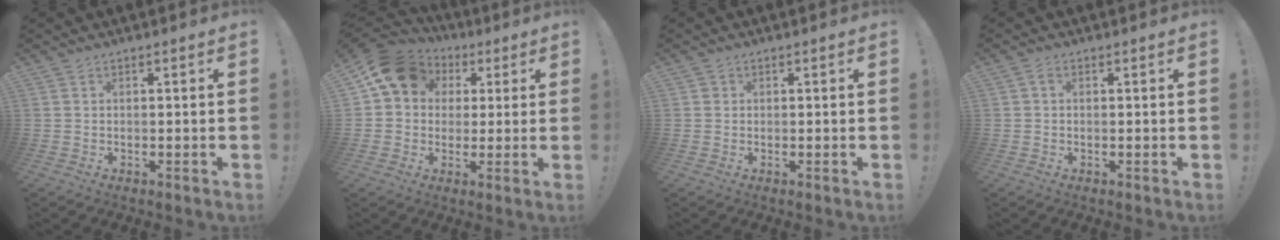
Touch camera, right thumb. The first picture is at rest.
{"total": 12.9, "force": [4.8, 10.3, 6.1], "torque": [-0.088, -0.014, 0.095]}
{"total": 0.9, "force": [0.4, 0.8, 0.1], "torque": [0.004, 0.000, 0.007]}
{"total": 0.9, "force": [0.0, 0.5, 0.8], "torque": [-0.023, 0.006, 0.001]}